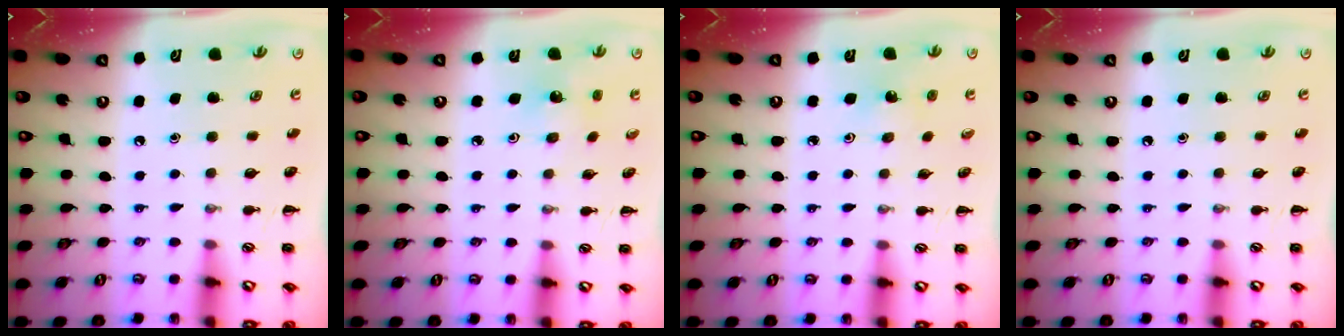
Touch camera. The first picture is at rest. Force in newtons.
{"total": 1.6, "press": 1.5, "slide": 0.7}
{"total": 2.1, "press": 2.0, "slide": 0.7}
{"total": 0.0}